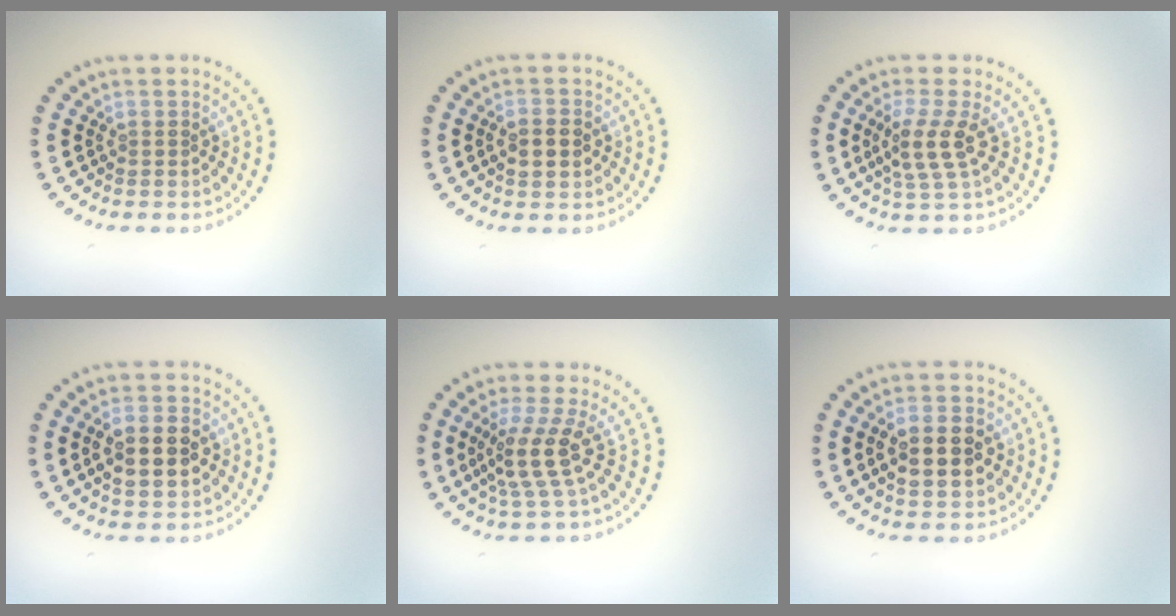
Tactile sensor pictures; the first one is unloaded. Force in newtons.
{"total": 2.5, "press": 2.4, "slide": 0.2}
{"total": 3.2, "press": 2.9, "slide": 1.5}
{"total": 4.5, "press": 4.5, "slide": 0.2}
{"total": 3.9, "press": 2.9, "slide": 2.7}
{"total": 4.5, "press": 4.5, "slide": 0.2}